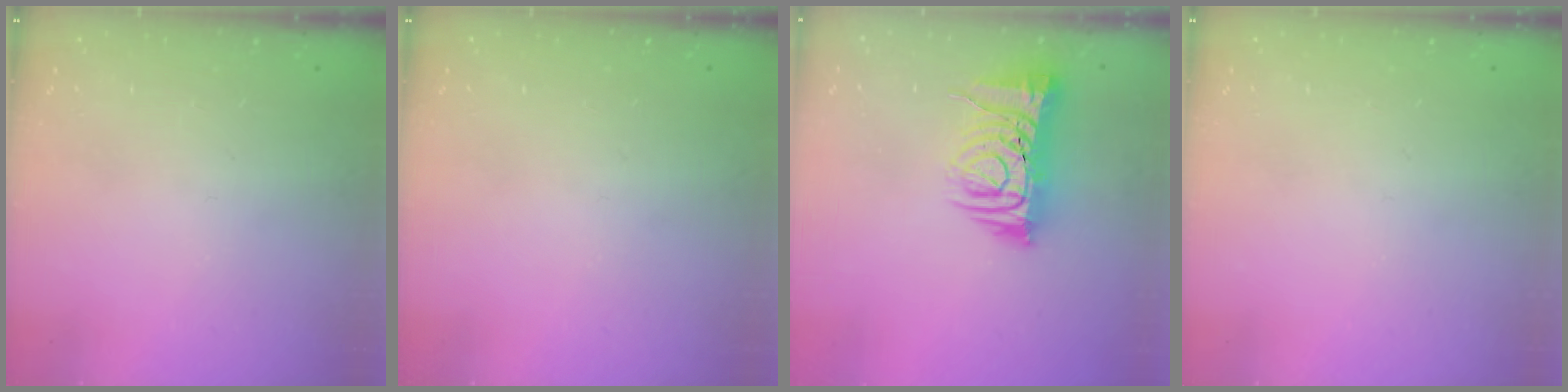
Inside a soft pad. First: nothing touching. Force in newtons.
{"total": 0.0}
{"total": 10.8, "press": 10.7, "slide": 1.5}
{"total": 0.0}